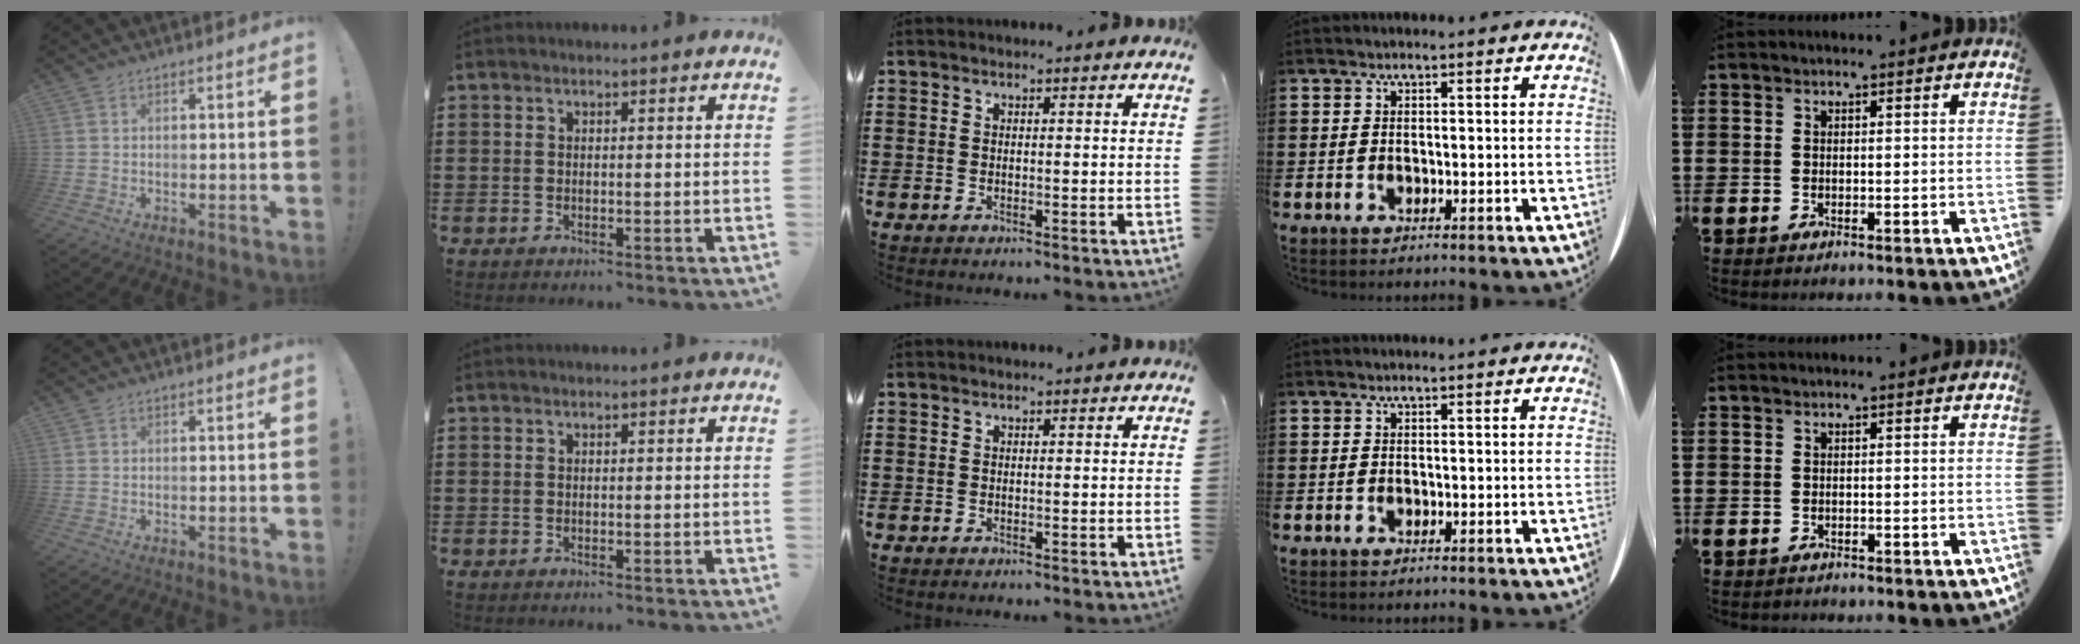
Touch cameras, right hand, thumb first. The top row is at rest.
{}